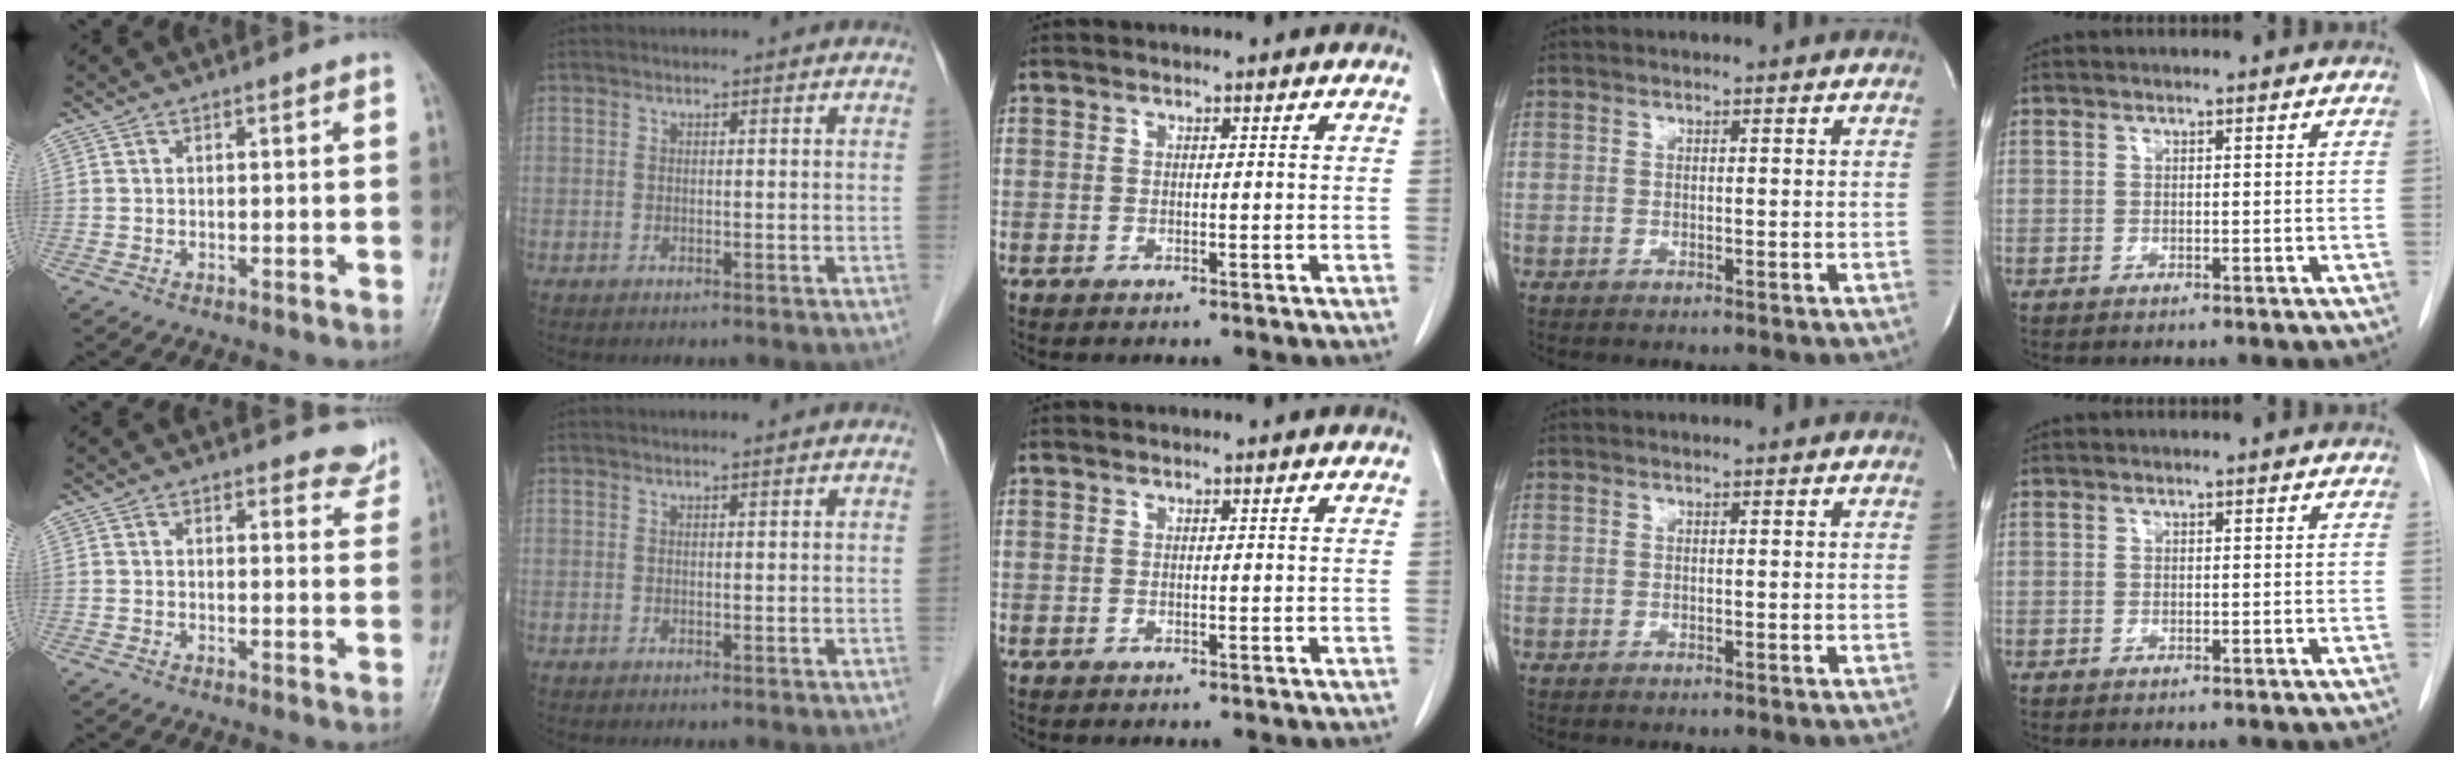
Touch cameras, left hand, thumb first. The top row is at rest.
{"thumb": {"total": 4.1, "force": [3.8, 1.5, 0.2], "torque": [0.028, -0.028, 0.027]}, "index": {"total": 0.7, "force": [0.6, -0.1, 0.3], "torque": [-0.010, -0.001, 0.012]}}